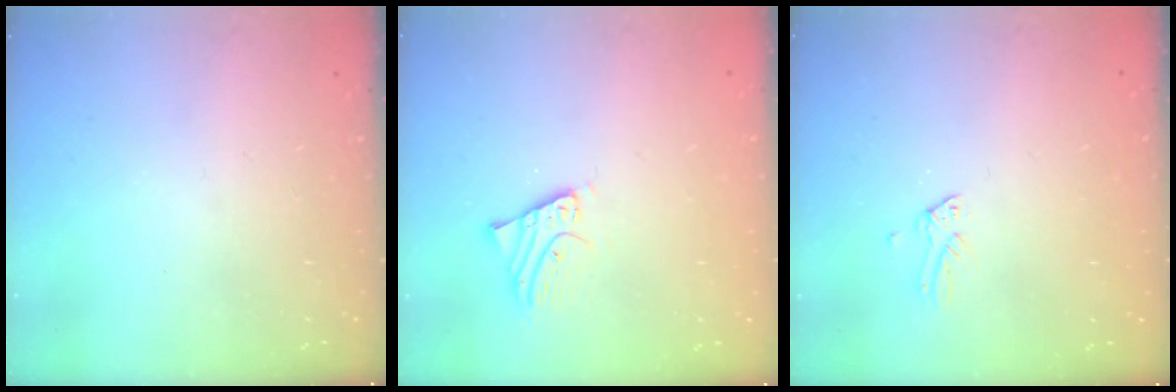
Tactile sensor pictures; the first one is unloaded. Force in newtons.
{"total": 2.8, "press": 2.8, "slide": 0.2}
{"total": 0.0}